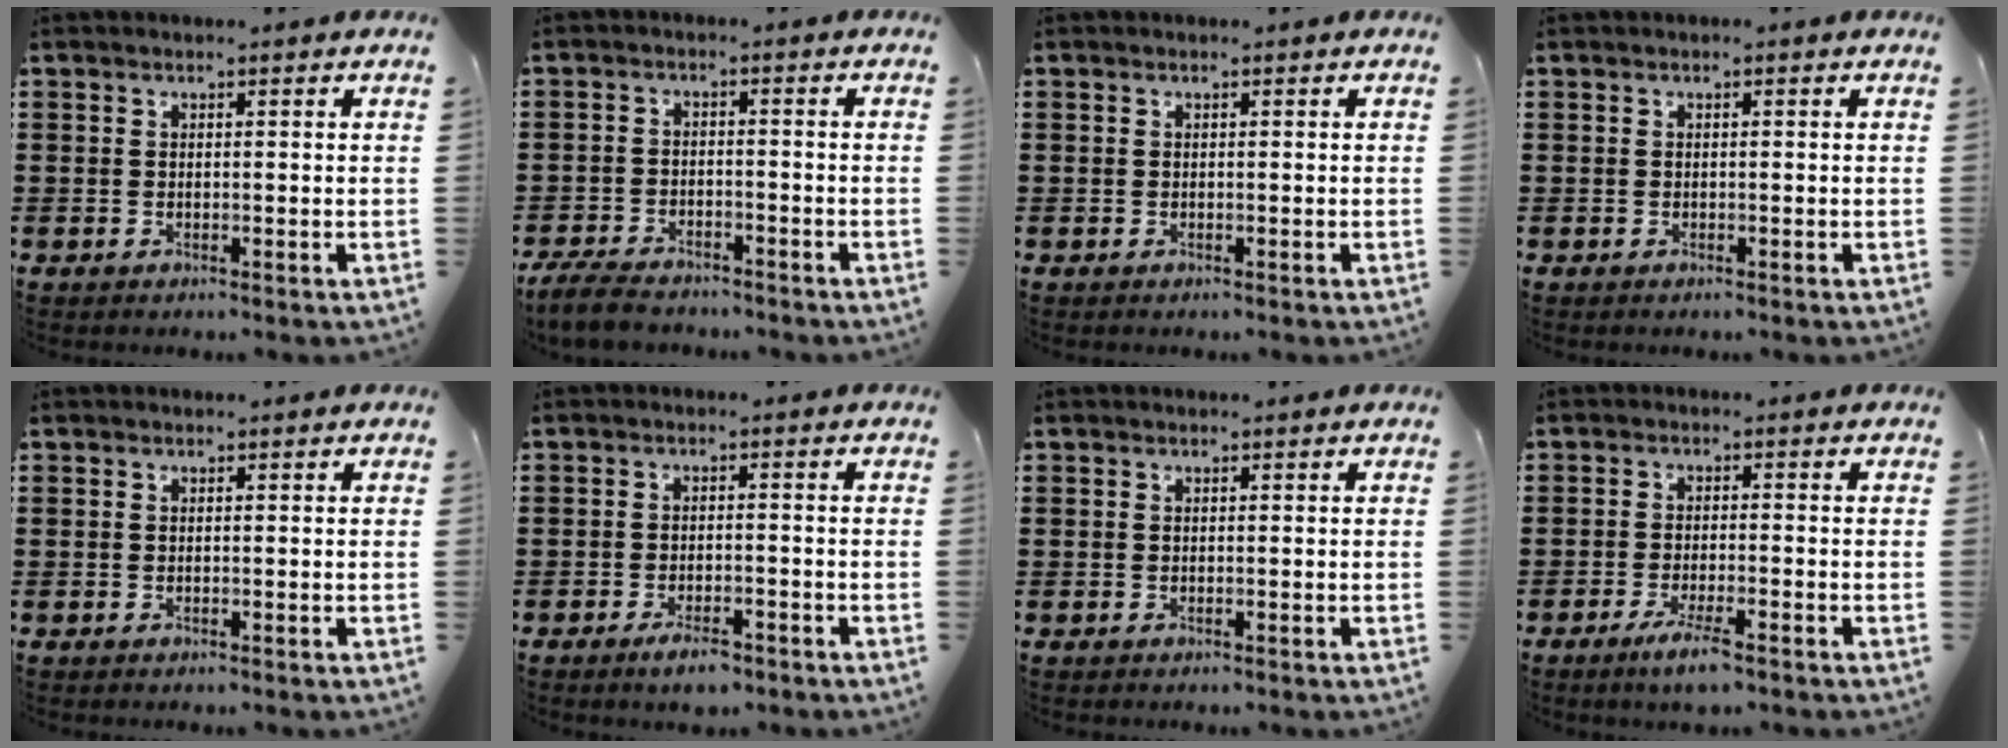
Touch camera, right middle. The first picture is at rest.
{"total": 4.5, "force": [-4.2, 0.9, 1.4], "torque": [-0.039, -0.003, -0.086]}
{"total": 0.0}
{"total": 0.0}
{"total": 0.0}
{"total": 2.9, "force": [-2.1, 0.9, 1.8], "torque": [-0.035, 0.002, -0.040]}
{"total": 0.0}
{"total": 3.6, "force": [-2.3, 0.3, 2.8], "torque": [-0.057, -0.008, -0.043]}